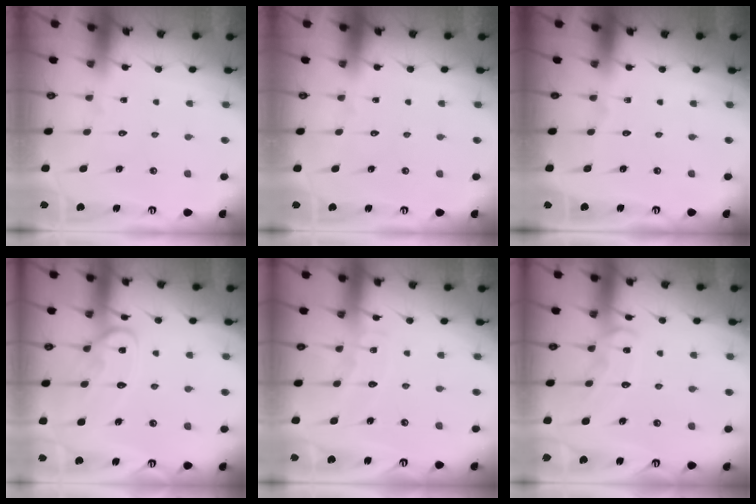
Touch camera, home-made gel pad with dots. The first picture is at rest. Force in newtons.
{"total": 0.0}
{"total": 0.0}
{"total": 12.9, "press": 12.8, "slide": 1.1}
{"total": 4.3, "press": 4.3, "slide": 0.4}
{"total": 10.0, "press": 10.0, "slide": 0.7}